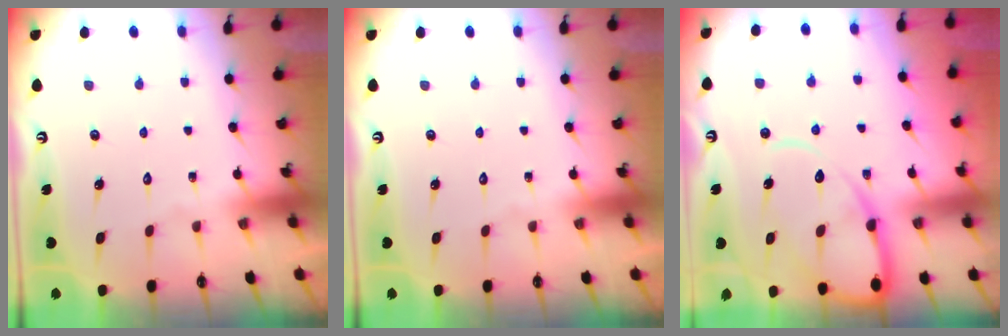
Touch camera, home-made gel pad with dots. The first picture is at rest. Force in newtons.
{"total": 0.0}
{"total": 12.3, "press": 12.3, "slide": 1.3}